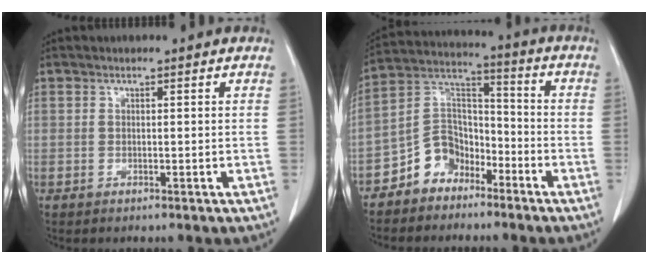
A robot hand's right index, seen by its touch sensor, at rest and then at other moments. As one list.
[{"total": 8.5, "force": [-5.6, 6.0, 2.3], "torque": [-0.047, 0.039, -0.105]}]